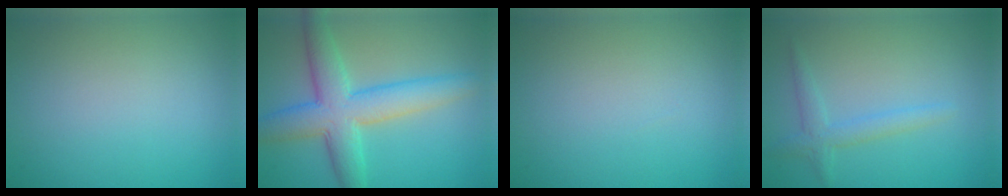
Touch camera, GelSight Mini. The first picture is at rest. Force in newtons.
{"total": 7.1, "press": 7.1, "slide": 0.2}
{"total": 0.0}
{"total": 2.0, "press": 2.0, "slide": 0.1}